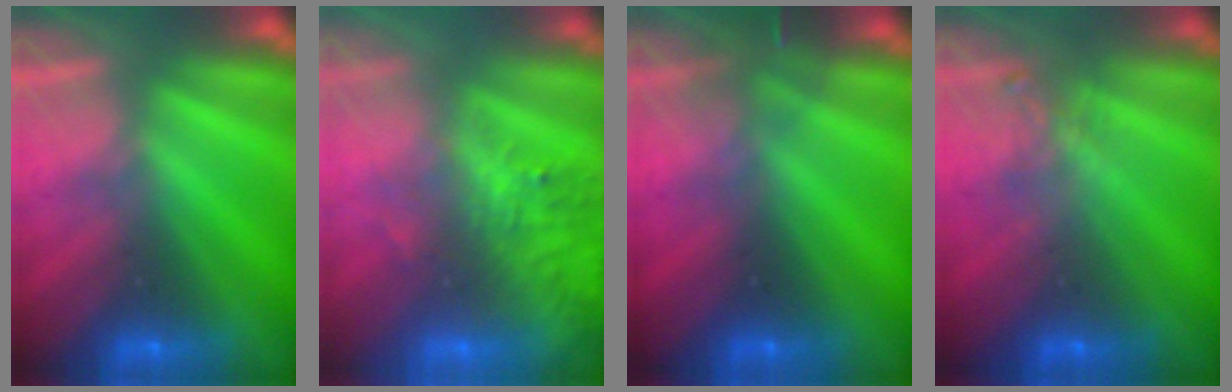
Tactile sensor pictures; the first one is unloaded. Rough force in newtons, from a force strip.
{"total": 7.5}
{"total": 3.0}
{"total": 2.3}